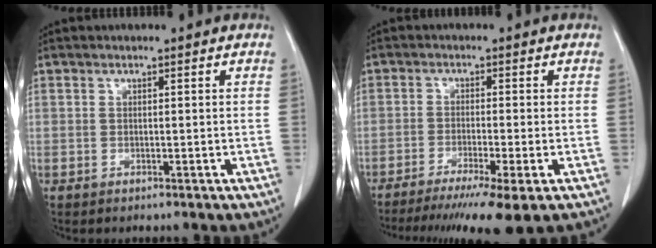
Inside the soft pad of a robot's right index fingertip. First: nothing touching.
{"total": 10.8, "force": [-7.9, -0.2, 7.4], "torque": [-0.109, -0.025, -0.120]}